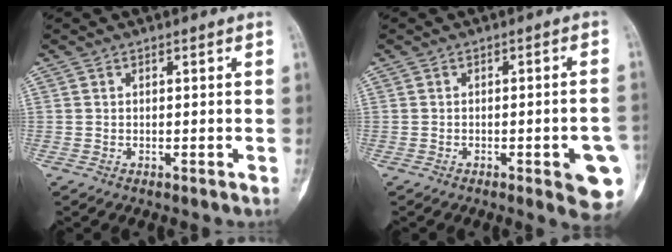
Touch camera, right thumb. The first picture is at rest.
{"total": 9.1, "force": [-2.9, 2.3, 8.3], "torque": [-0.086, 0.007, -0.030]}